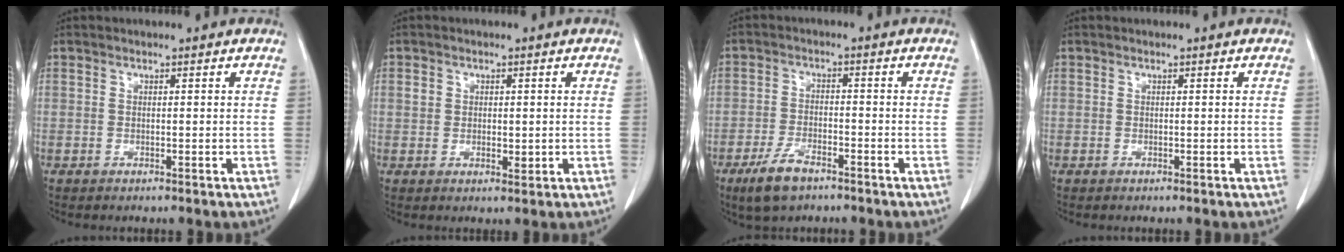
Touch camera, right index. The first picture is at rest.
{"total": 3.0, "force": [0.3, 2.1, 2.0], "torque": [-0.034, 0.002, 0.008]}
{"total": 6.0, "force": [-4.2, 2.1, 3.7], "torque": [-0.081, -0.006, -0.072]}
{"total": 0.0}